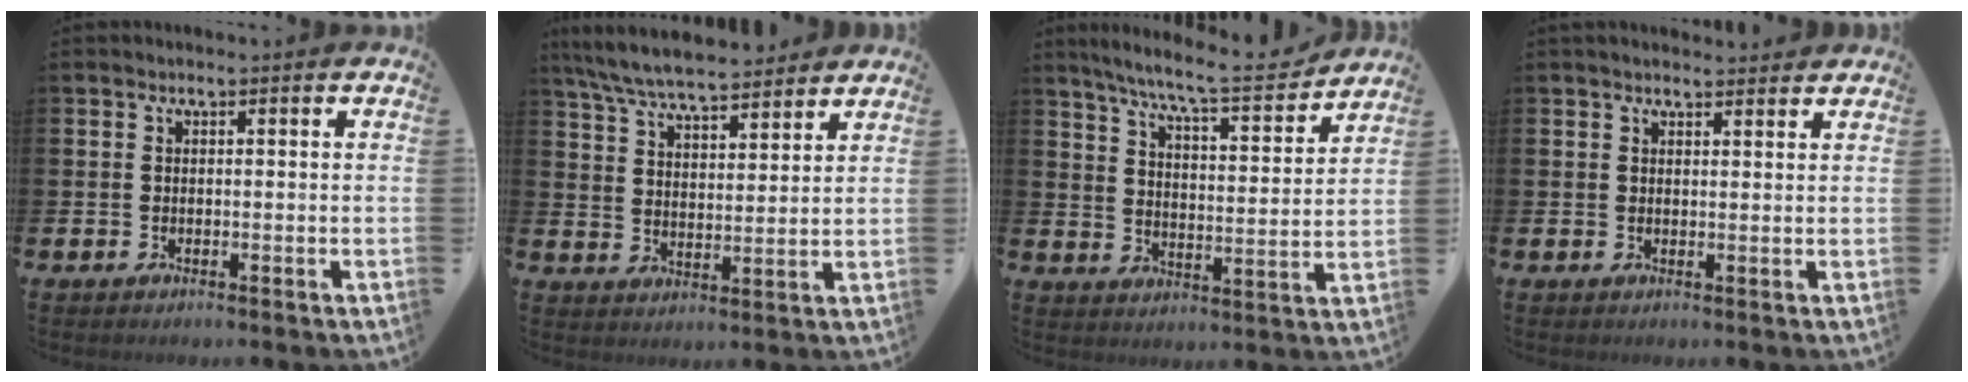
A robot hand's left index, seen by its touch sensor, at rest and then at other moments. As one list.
[{"total": 7.0, "force": [6.7, 0.9, 1.9], "torque": [-0.066, -0.032, 0.121]}, {"total": 8.9, "force": [8.0, 0.7, 3.7], "torque": [-0.092, -0.051, 0.136]}, {"total": 1.7, "force": [1.7, 0.4, 0.1], "torque": [0.005, -0.008, 0.028]}]